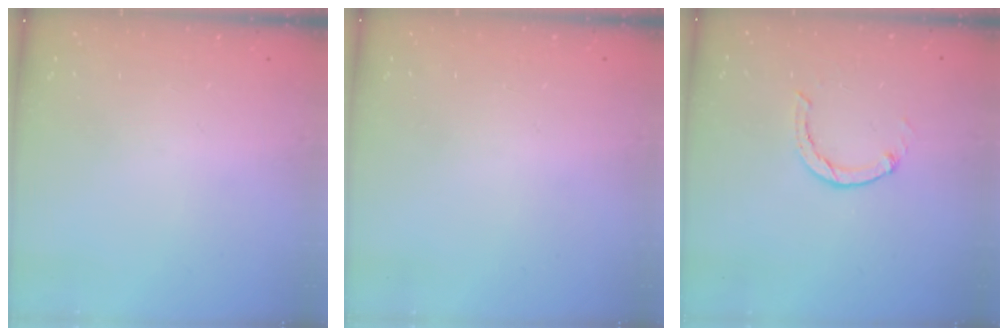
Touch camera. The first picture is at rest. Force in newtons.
{"total": 2.6, "press": 2.6, "slide": 0.2}
{"total": 0.0}